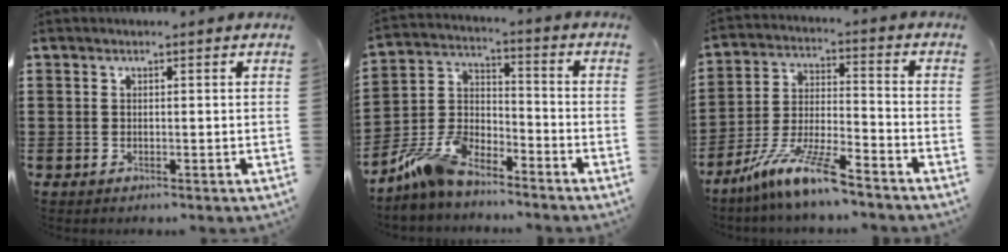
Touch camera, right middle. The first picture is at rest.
{"total": 10.3, "force": [-8.5, 3.3, 4.8], "torque": [-0.113, 0.018, -0.168]}
{"total": 10.1, "force": [-8.2, 0.4, 5.8], "torque": [-0.121, 0.004, -0.163]}